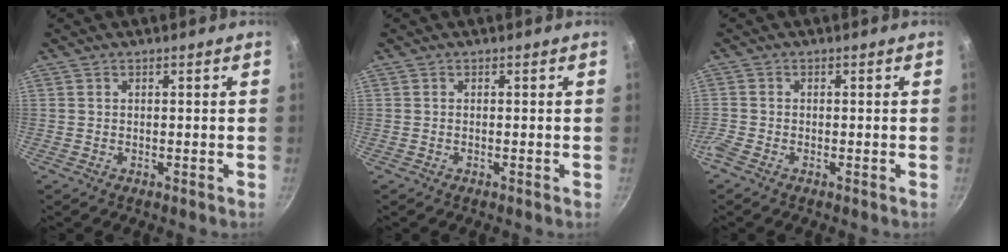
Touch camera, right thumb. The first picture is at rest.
{"total": 0.0}
{"total": 1.7, "force": [-1.3, 0.8, 0.8], "torque": [-0.030, 0.002, -0.035]}